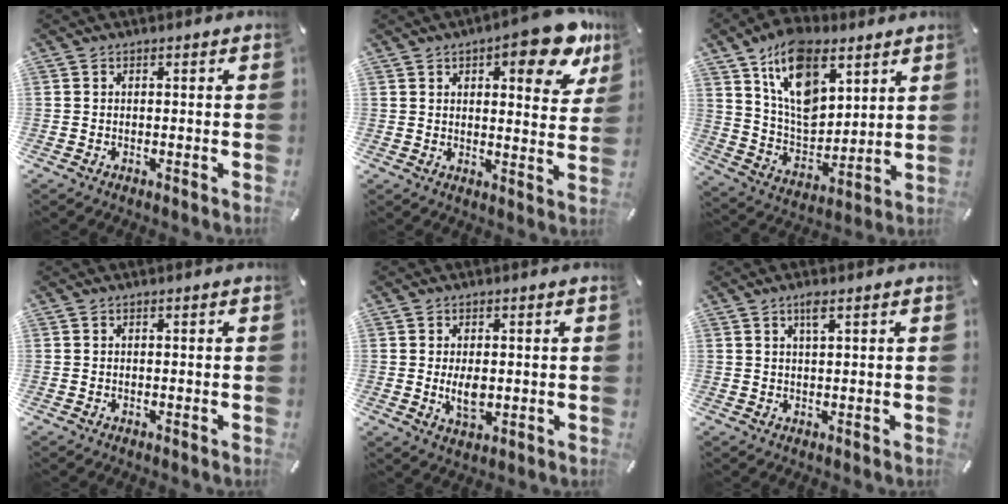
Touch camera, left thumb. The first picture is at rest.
{"total": 14.9, "force": [8.6, 5.9, 10.7], "torque": [-0.132, -0.046, 0.136]}
{"total": 16.1, "force": [8.8, 9.8, 9.2], "torque": [-0.170, -0.037, 0.164]}
{"total": 0.0}
{"total": 4.8, "force": [0.0, 2.9, 3.9], "torque": [-0.079, -0.011, -0.008]}
{"total": 2.5, "force": [1.5, 0.4, 2.0], "torque": [-0.044, 0.003, 0.026]}